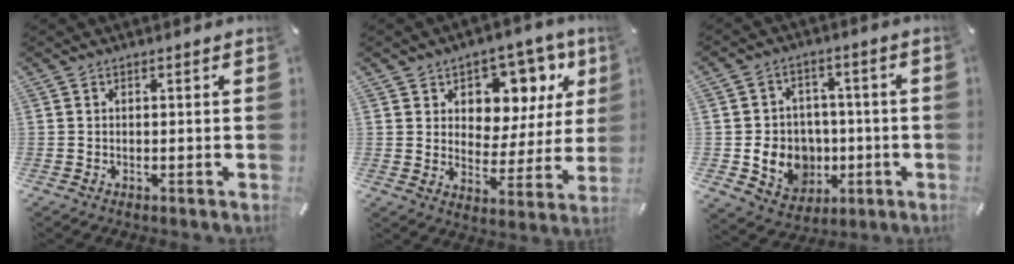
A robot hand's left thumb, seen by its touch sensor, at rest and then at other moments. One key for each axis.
{"total": 11.2, "fx": 6.1, "fy": 8.3, "fz": 4.4, "tx": -0.053, "ty": -0.051, "tz": 0.108}
{"total": 11.4, "fx": -2.0, "fy": 10.4, "fz": 4.1, "tx": -0.078, "ty": 0.016, "tz": -0.023}